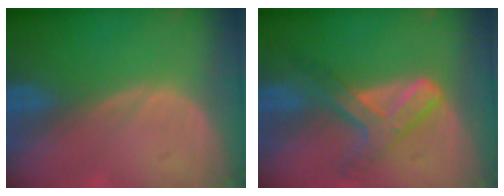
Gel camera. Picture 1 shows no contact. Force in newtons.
{"total": 7.4, "press": 6.3, "slide": 3.9}